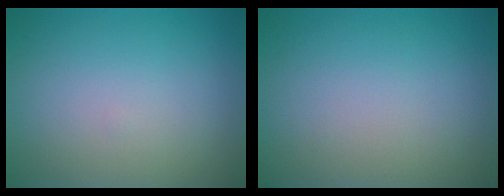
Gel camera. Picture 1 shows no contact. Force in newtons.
{"total": 0.0}